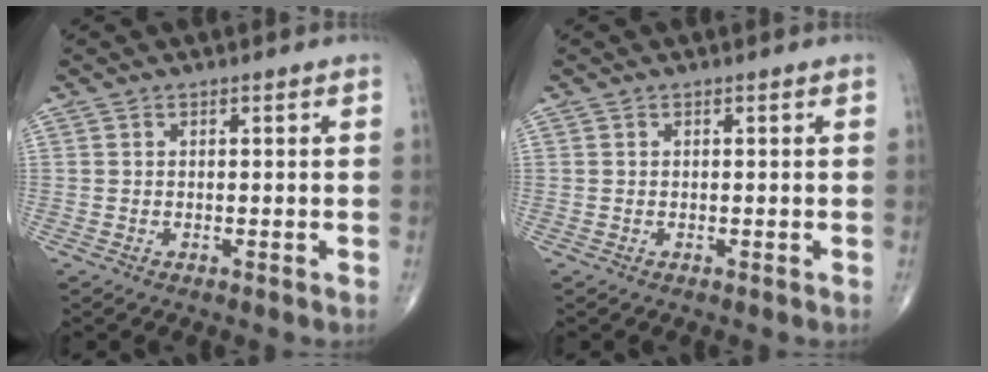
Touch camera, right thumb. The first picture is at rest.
{"total": 0.0}